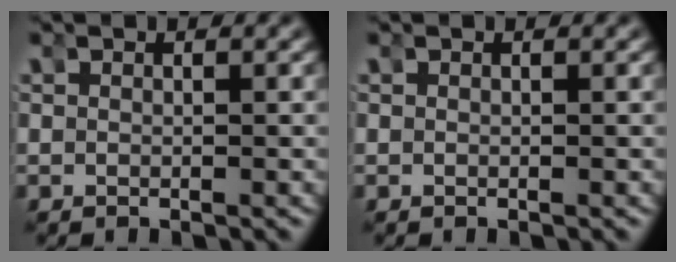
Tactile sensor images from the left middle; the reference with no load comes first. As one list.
[{"total": 0.0}]